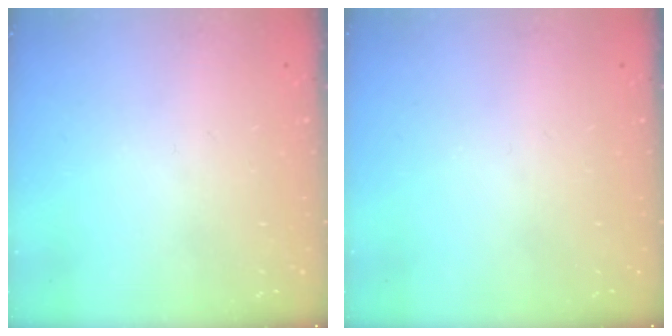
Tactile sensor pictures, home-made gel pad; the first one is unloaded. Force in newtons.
{"total": 0.0}